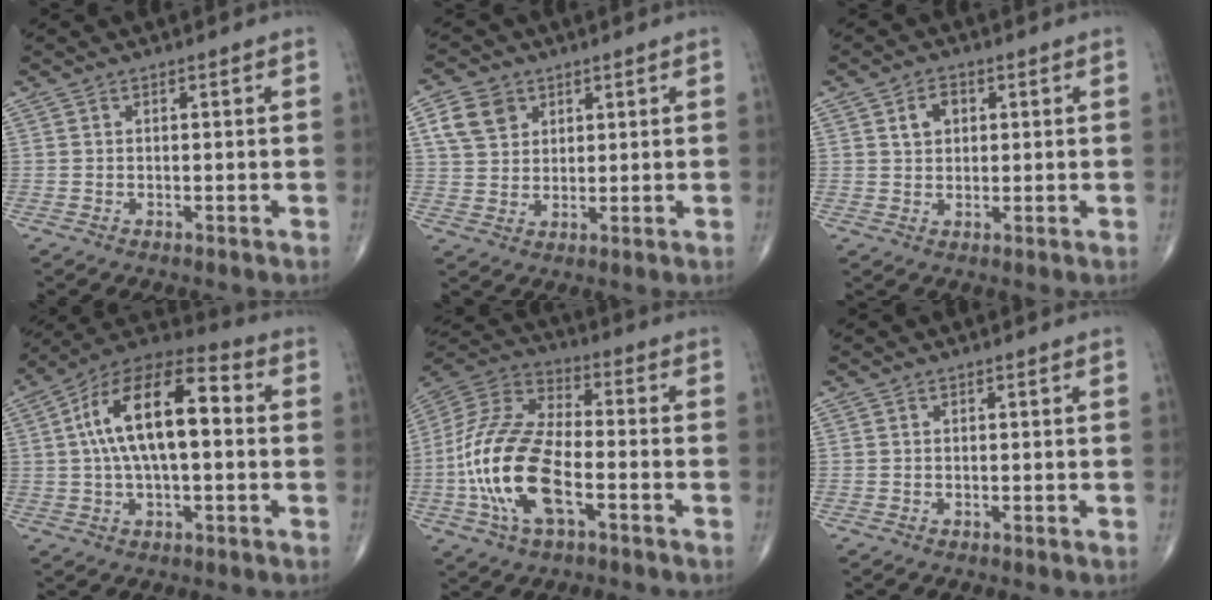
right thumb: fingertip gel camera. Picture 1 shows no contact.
{"total": 7.0, "force": [3.0, 5.4, 3.1], "torque": [-0.039, -0.004, 0.057]}
{"total": 4.0, "force": [1.3, 3.0, 2.4], "torque": [-0.027, 0.001, 0.022]}
{"total": 17.9, "force": [2.0, 8.1, 15.9], "torque": [-0.274, 0.044, 0.024]}
{"total": 19.4, "force": [-5.3, 9.2, 16.3], "torque": [-0.344, 0.025, -0.100]}
{"total": 0.0}